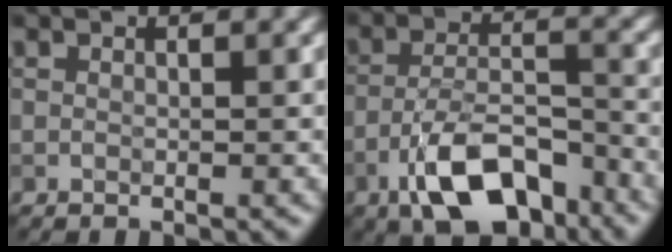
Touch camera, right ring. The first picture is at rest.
{"total": 8.5, "force": [-5.3, 3.2, 5.8], "torque": [-0.095, 0.007, -0.096]}